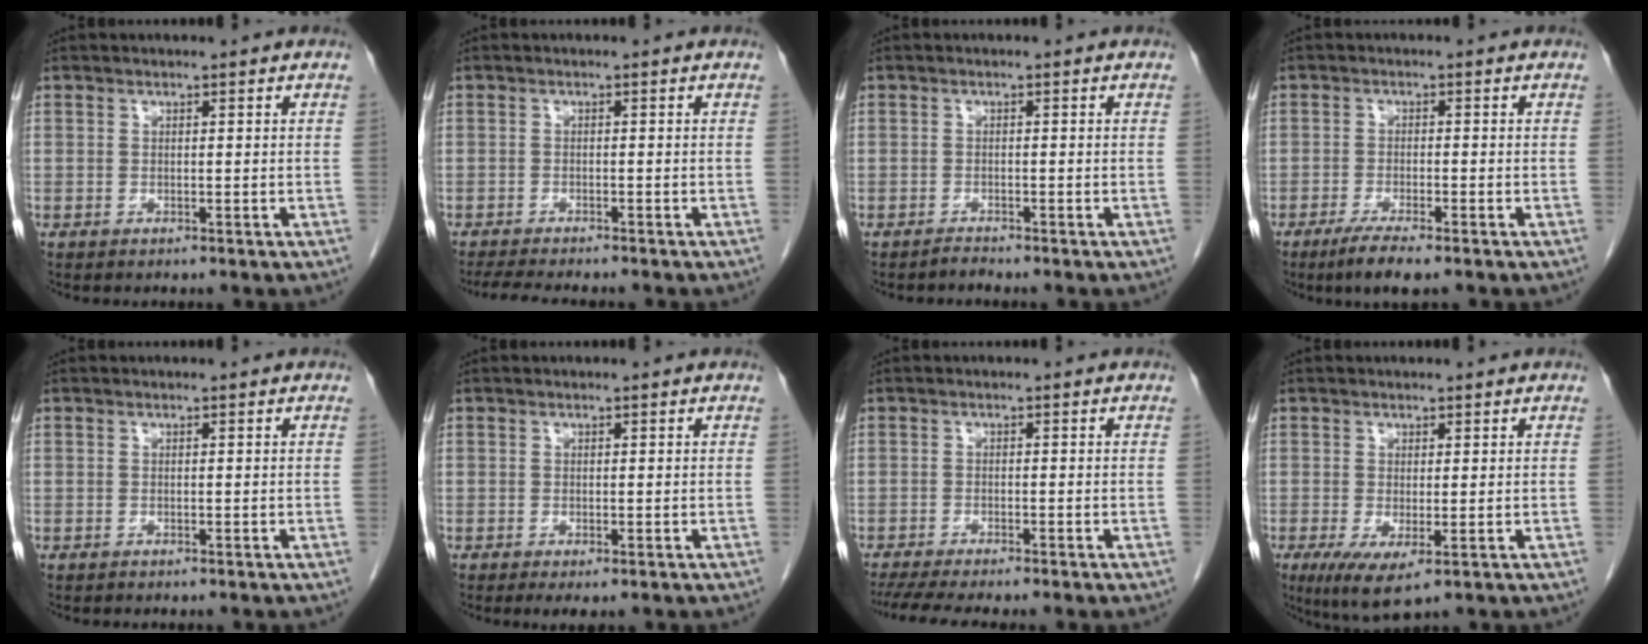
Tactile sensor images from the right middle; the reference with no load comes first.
{"total": 7.7, "force": [-6.8, 1.0, 3.5], "torque": [-0.056, -0.014, -0.101]}
{"total": 0.9, "force": [-0.9, -0.1, -0.1], "torque": [0.004, -0.003, -0.015]}
{"total": 5.0, "force": [-3.5, 0.4, 3.6], "torque": [-0.065, -0.012, -0.060]}
{"total": 0.0}
{"total": 1.5, "force": [-0.8, 0.5, 1.2], "torque": [-0.019, -0.006, -0.008]}
{"total": 7.7, "force": [-6.5, 0.1, 4.1], "torque": [-0.054, -0.013, -0.103]}
{"total": 5.5, "force": [-1.9, 1.6, 4.9], "torque": [-0.084, -0.018, -0.023]}